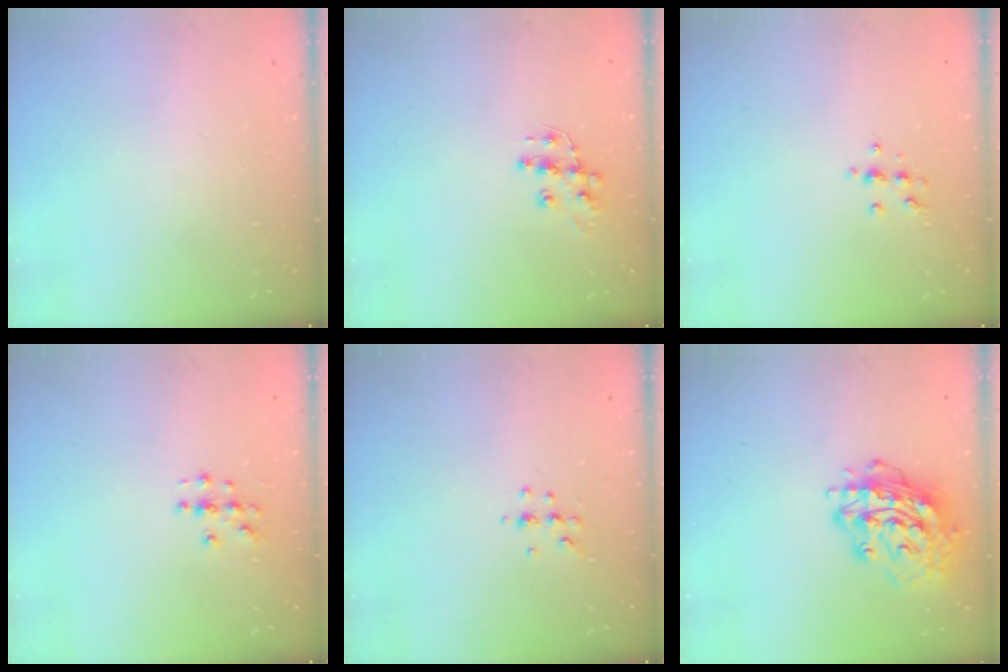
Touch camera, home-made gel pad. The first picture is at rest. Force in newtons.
{"total": 9.8, "press": 9.7, "slide": 0.5}
{"total": 6.2, "press": 6.2, "slide": 0.9}
{"total": 3.0, "press": 3.0, "slide": 0.3}
{"total": 5.3, "press": 5.1, "slide": 1.5}
{"total": 15.5, "press": 15.5, "slide": 1.5}